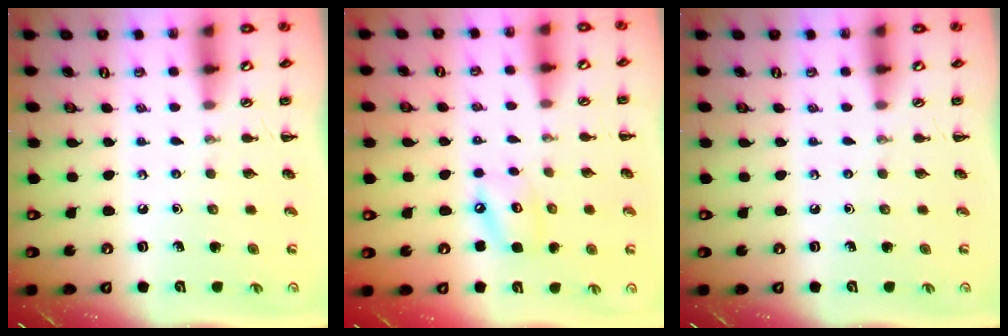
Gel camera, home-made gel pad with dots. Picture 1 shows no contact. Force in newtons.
{"total": 6.9, "press": 6.8, "slide": 0.7}
{"total": 0.0}